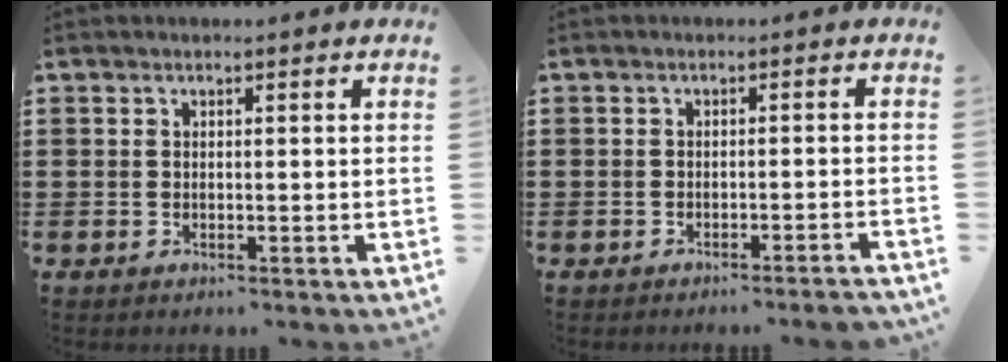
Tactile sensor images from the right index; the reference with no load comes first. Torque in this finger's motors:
{"motor_torque": [0.49, -0.46, -0.02, -0.06]}